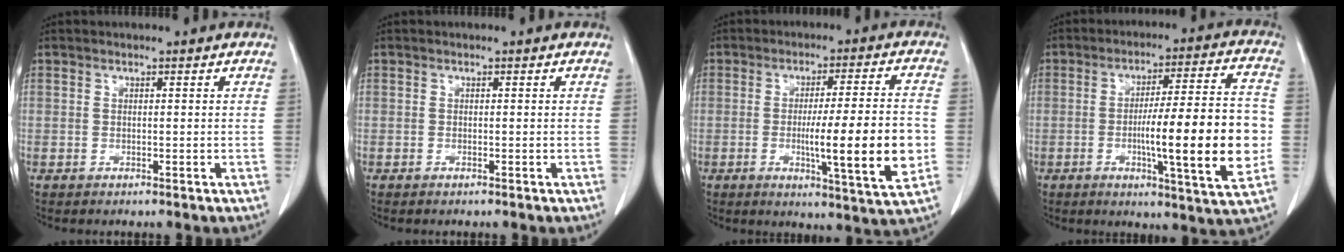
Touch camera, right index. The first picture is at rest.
{"total": 0.0}
{"total": 13.4, "force": [-2.4, -0.1, 13.1], "torque": [-0.201, -0.017, -0.038]}
{"total": 16.8, "force": [-2.7, 0.8, 16.5], "torque": [-0.250, 0.000, -0.042]}